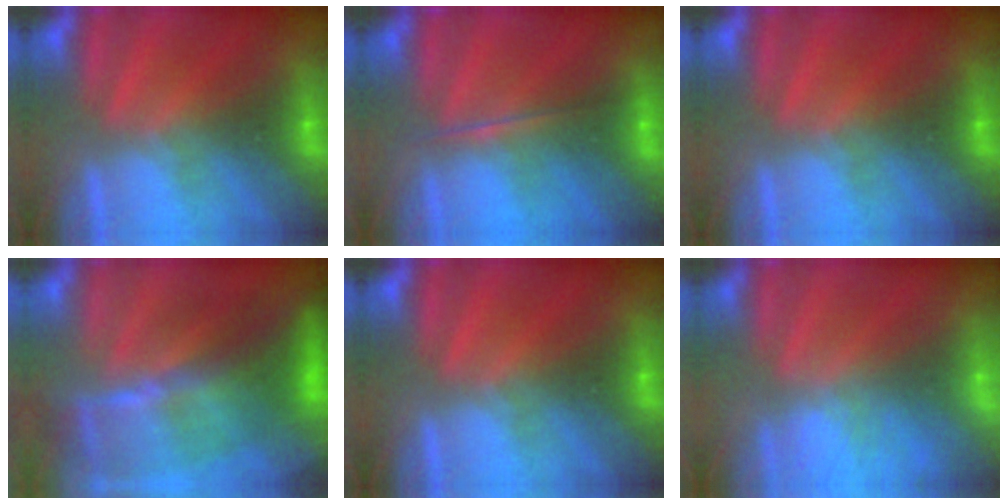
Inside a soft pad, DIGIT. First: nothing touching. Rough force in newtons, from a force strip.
{"total": 1.8}
{"total": 0.0}
{"total": 7.8}
{"total": 0.0}
{"total": 7.1}